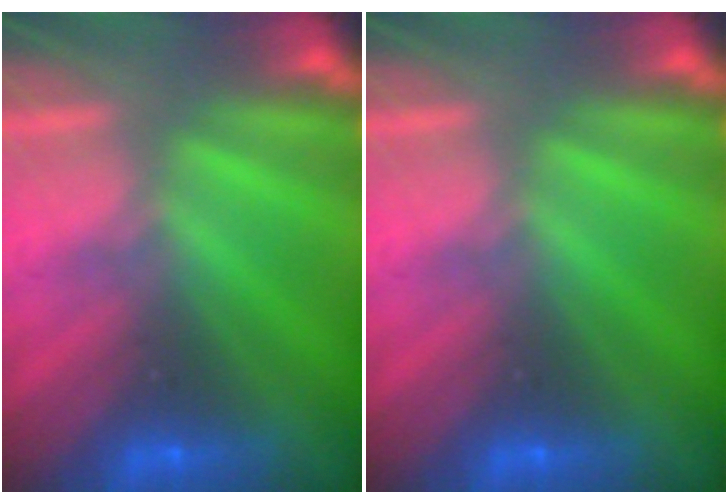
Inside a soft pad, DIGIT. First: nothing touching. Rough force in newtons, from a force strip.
{"total": 0.0}